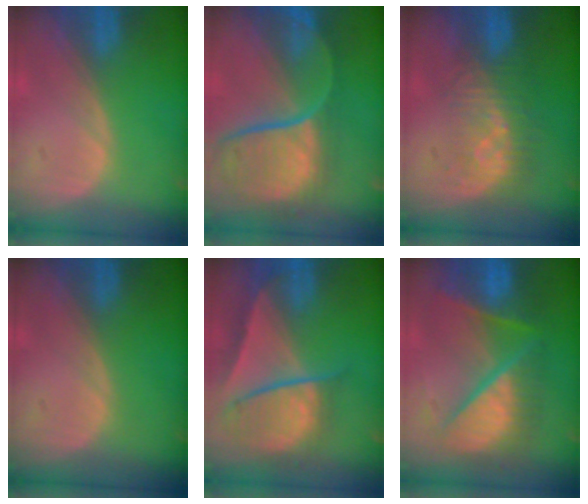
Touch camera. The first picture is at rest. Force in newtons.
{"total": 12.1, "press": 9.9, "slide": 6.9}
{"total": 8.2, "press": 7.3, "slide": 3.8}
{"total": 0.0}
{"total": 9.4, "press": 8.1, "slide": 4.8}
{"total": 10.4, "press": 10.3, "slide": 1.2}